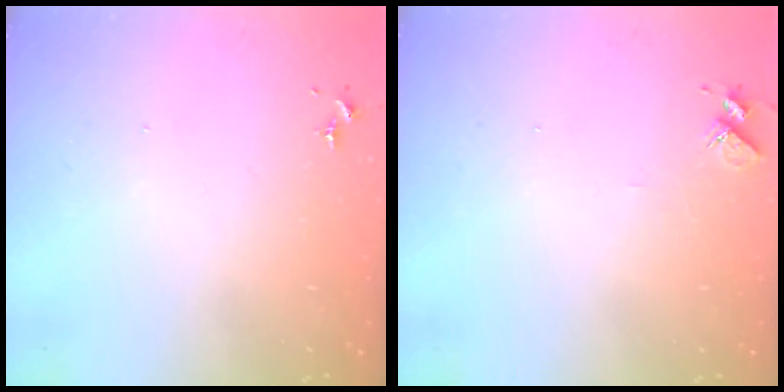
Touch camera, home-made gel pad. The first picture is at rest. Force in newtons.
{"total": 5.4, "press": 5.3, "slide": 0.6}